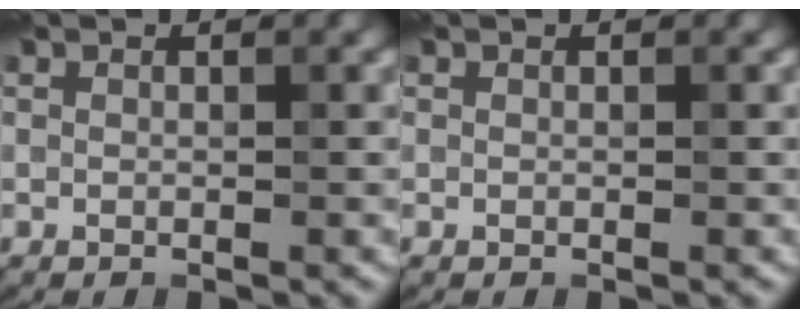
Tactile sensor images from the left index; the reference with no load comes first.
{"total": 0.0}